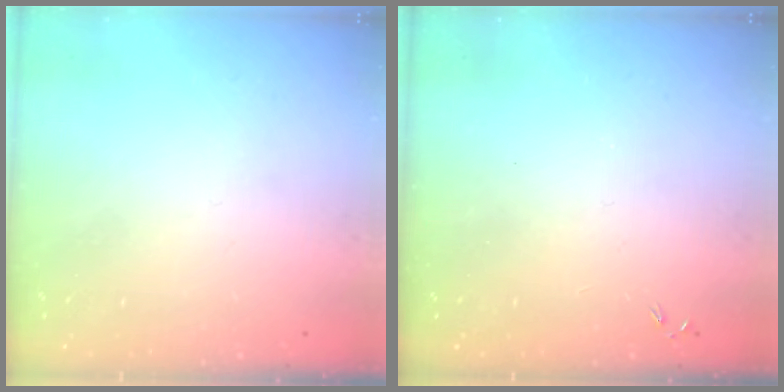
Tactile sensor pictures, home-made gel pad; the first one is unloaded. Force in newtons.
{"total": 0.0}